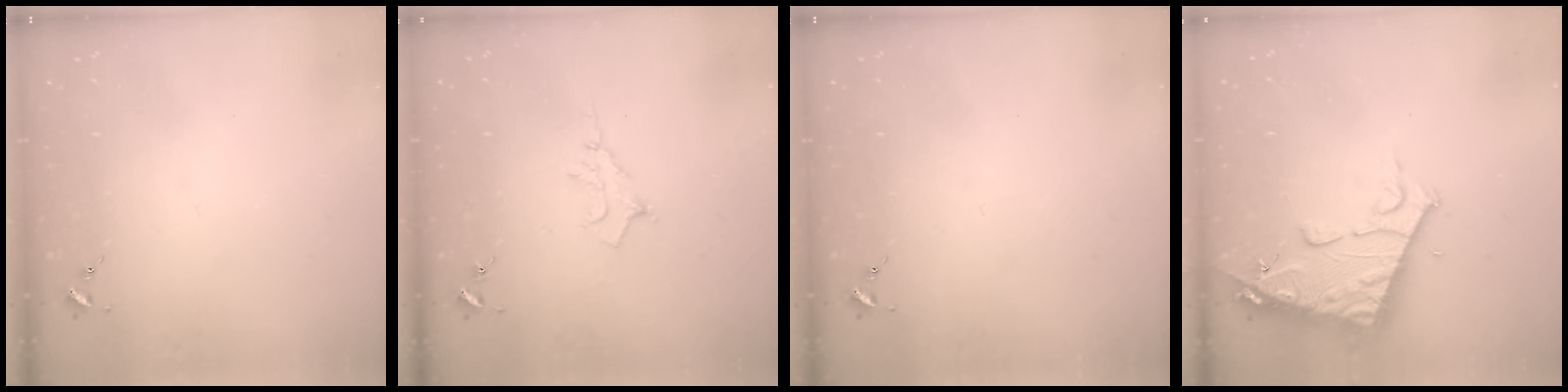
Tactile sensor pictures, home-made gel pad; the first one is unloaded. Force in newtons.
{"total": 6.2, "press": 6.1, "slide": 0.8}
{"total": 0.0}
{"total": 13.9, "press": 13.8, "slide": 1.7}